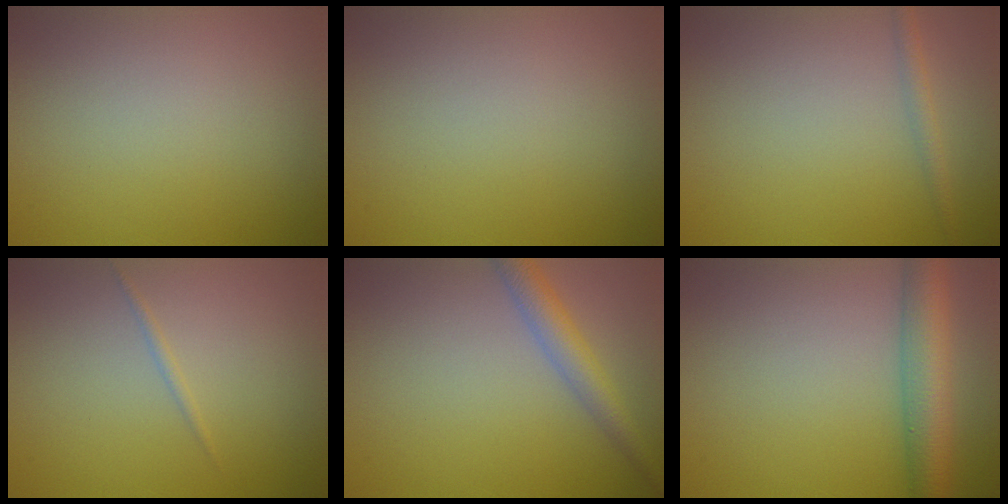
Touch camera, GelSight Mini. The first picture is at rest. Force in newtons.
{"total": 0.0}
{"total": 1.3, "press": 1.3, "slide": 0.1}
{"total": 0.6, "press": 0.6, "slide": 0.1}
{"total": 3.1, "press": 3.1, "slide": 0.0}
{"total": 5.3, "press": 5.3, "slide": 0.2}